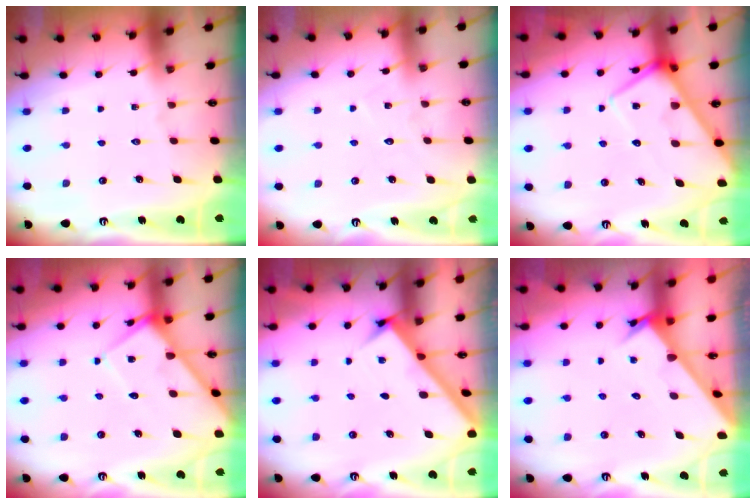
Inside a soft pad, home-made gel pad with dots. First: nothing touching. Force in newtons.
{"total": 3.5, "press": 3.5, "slide": 0.5}
{"total": 9.2, "press": 9.2, "slide": 0.7}
{"total": 8.7, "press": 8.6, "slide": 0.9}
{"total": 2.9, "press": 2.9, "slide": 0.1}
{"total": 2.8, "press": 2.8, "slide": 0.0}